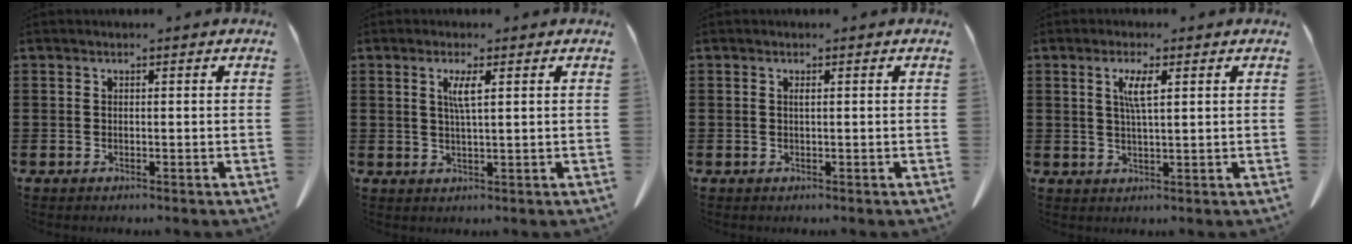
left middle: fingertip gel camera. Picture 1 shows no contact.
{"total": 2.9, "force": [1.0, 0.2, 2.7], "torque": [-0.056, 0.000, 0.015]}
{"total": 0.5, "force": [0.1, 0.0, 0.5], "torque": [-0.011, -0.002, 0.004]}
{"total": 3.6, "force": [1.3, 0.6, 3.3], "torque": [-0.069, 0.004, 0.020]}